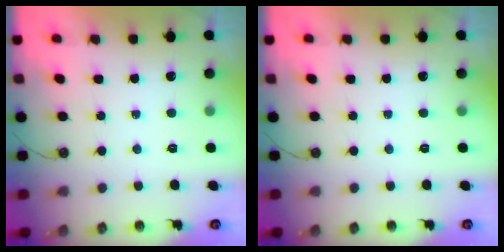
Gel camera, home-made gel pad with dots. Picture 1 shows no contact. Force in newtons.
{"total": 0.0}